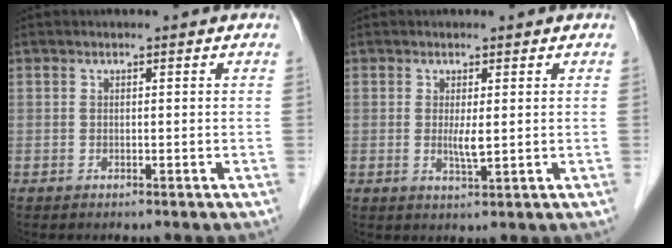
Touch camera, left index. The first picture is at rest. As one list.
[{"total": 2.3, "force": [0.3, 0.2, 2.3], "torque": [-0.046, -0.006, 0.009]}]